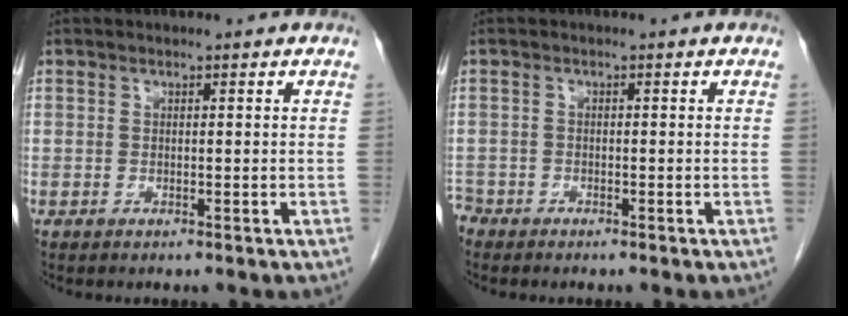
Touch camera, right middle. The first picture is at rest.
{"total": 1.7, "force": [-1.5, 0.6, -0.1], "torque": [-0.001, -0.001, -0.030]}